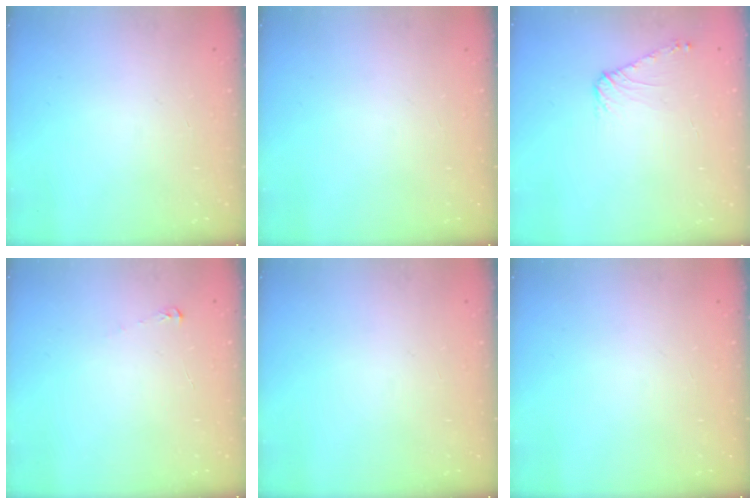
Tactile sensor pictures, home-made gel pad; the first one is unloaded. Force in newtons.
{"total": 0.0}
{"total": 6.7, "press": 6.6, "slide": 0.9}
{"total": 3.5, "press": 3.5, "slide": 0.3}
{"total": 0.0}
{"total": 0.0}